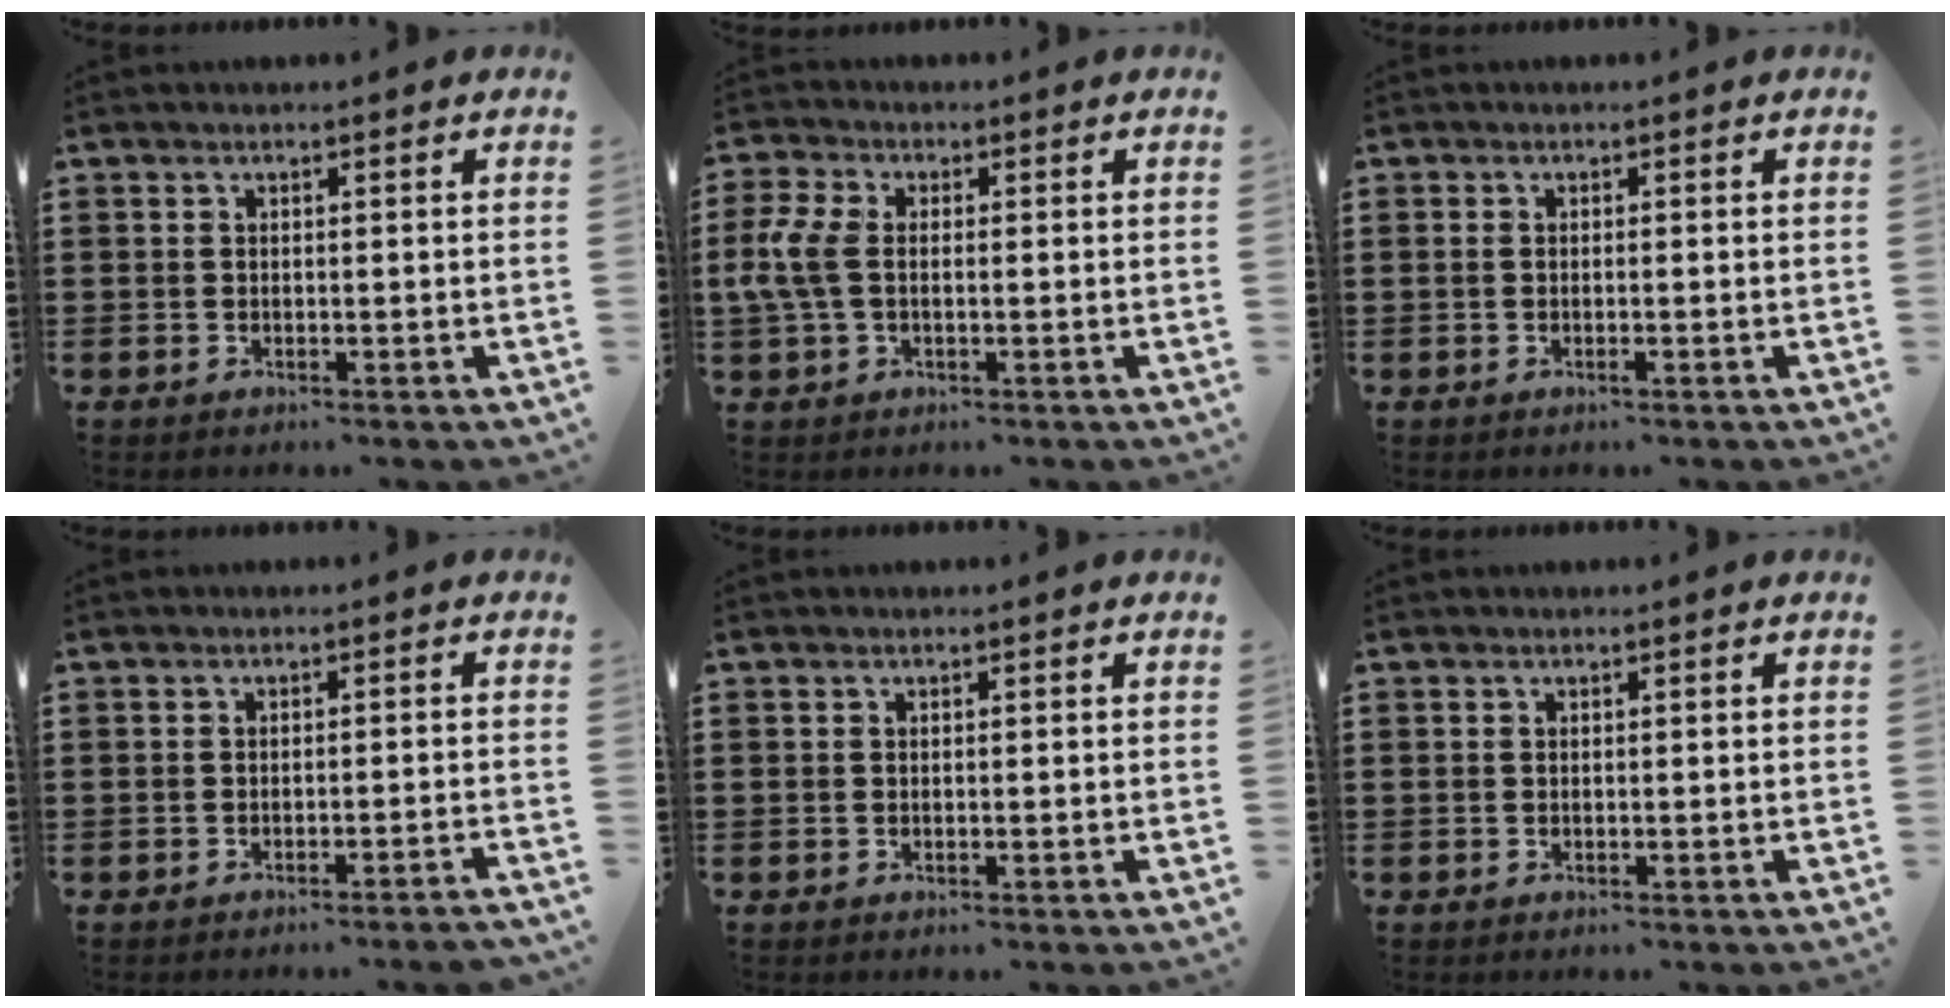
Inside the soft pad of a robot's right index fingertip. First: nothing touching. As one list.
[{"total": 5.6, "force": [-0.3, 3.1, 4.7], "torque": [-0.132, -0.007, -0.018]}, {"total": 0.8, "force": [-0.3, 0.1, 0.7], "torque": [-0.021, -0.006, -0.007]}, {"total": 1.4, "force": [-1.3, -0.2, 0.6], "torque": [-0.010, 0.002, -0.025]}, {"total": 0.0}, {"total": 0.0}]